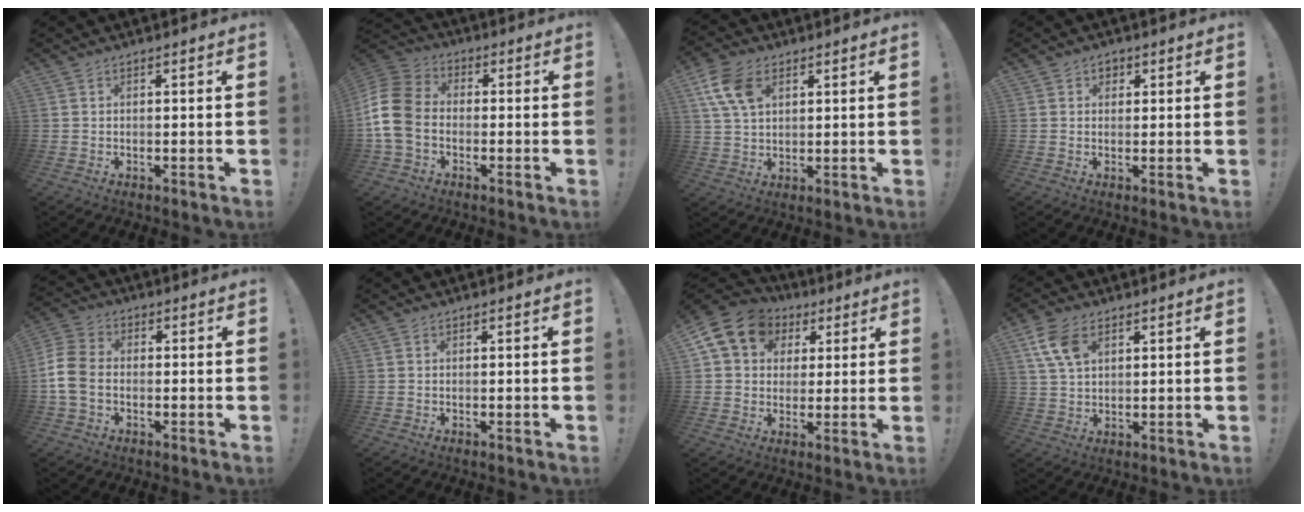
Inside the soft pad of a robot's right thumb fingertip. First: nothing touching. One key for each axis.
{"total": 14.0, "fx": -2.6, "fy": 10.4, "fz": 9.0, "tx": -0.183, "ty": 0.031, "tz": -0.047}
{"total": 11.8, "fx": 5.2, "fy": 7.6, "fz": 7.4, "tx": -0.143, "ty": -0.011, "tz": 0.102}
{"total": 2.4, "fx": 0.8, "fy": 2.1, "fz": 0.8, "tx": -0.010, "ty": 0.001, "tz": 0.014}
{"total": 10.0, "fx": -2.1, "fy": 7.3, "fz": 6.4, "tx": -0.150, "ty": 0.015, "tz": -0.036}
{"total": 0.0}
{"total": 13.5, "fx": 4.9, "fy": 10.9, "fz": 6.3, "tx": -0.091, "ty": -0.014, "tz": 0.096}
{"total": 8.9, "fx": 4.1, "fy": 5.4, "fz": 5.8, "tx": -0.111, "ty": -0.007, "tz": 0.081}